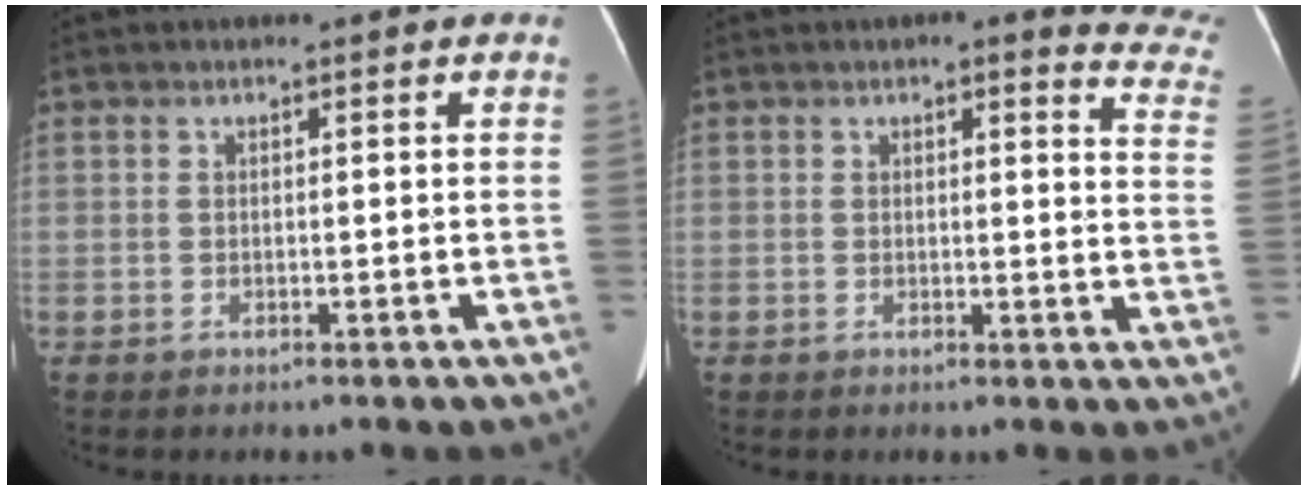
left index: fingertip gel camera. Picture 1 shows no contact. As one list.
[{"total": 12.1, "force": [10.3, 2.5, 5.7], "torque": [-0.032, -0.034, 0.077]}]